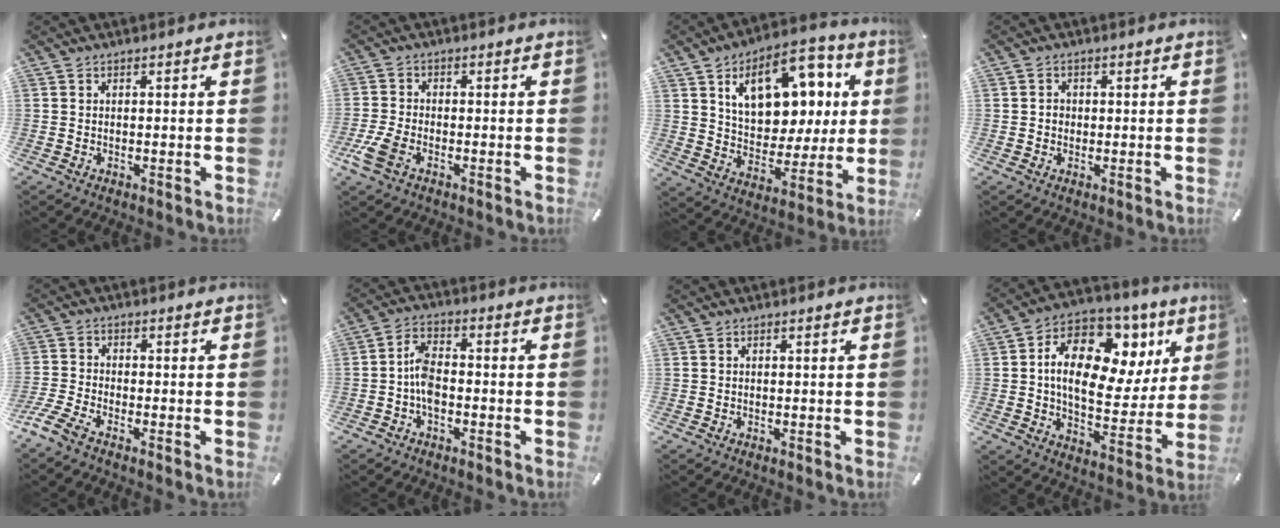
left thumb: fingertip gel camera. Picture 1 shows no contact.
{"total": 5.6, "force": [-2.8, 3.1, 3.7], "torque": [-0.097, 0.000, -0.057]}
{"total": 16.9, "force": [7.7, 11.1, 10.2], "torque": [-0.158, -0.029, 0.139]}
{"total": 1.7, "force": [-0.1, 1.5, 0.9], "torque": [-0.020, 0.005, -0.005]}
{"total": 4.3, "force": [-3.2, 1.4, 2.5], "torque": [-0.073, 0.000, -0.065]}
{"total": 5.6, "force": [-1.8, 3.1, 4.4], "torque": [-0.086, 0.011, -0.033]}
{"total": 0.0}
{"total": 19.4, "force": [6.4, 11.8, 14.0], "torque": [-0.212, -0.028, 0.111]}